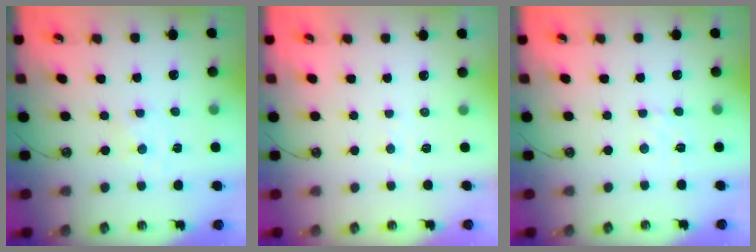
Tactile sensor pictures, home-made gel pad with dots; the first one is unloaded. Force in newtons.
{"total": 4.2, "press": 4.1, "slide": 0.6}
{"total": 2.2, "press": 2.1, "slide": 0.4}